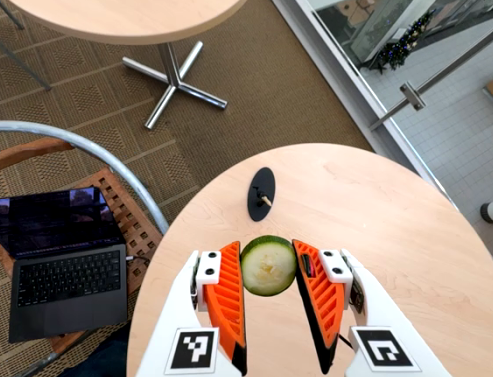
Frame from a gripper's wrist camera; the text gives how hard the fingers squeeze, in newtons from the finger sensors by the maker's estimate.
{"total": 8.5, "left": 9.1, "right": 7.9}